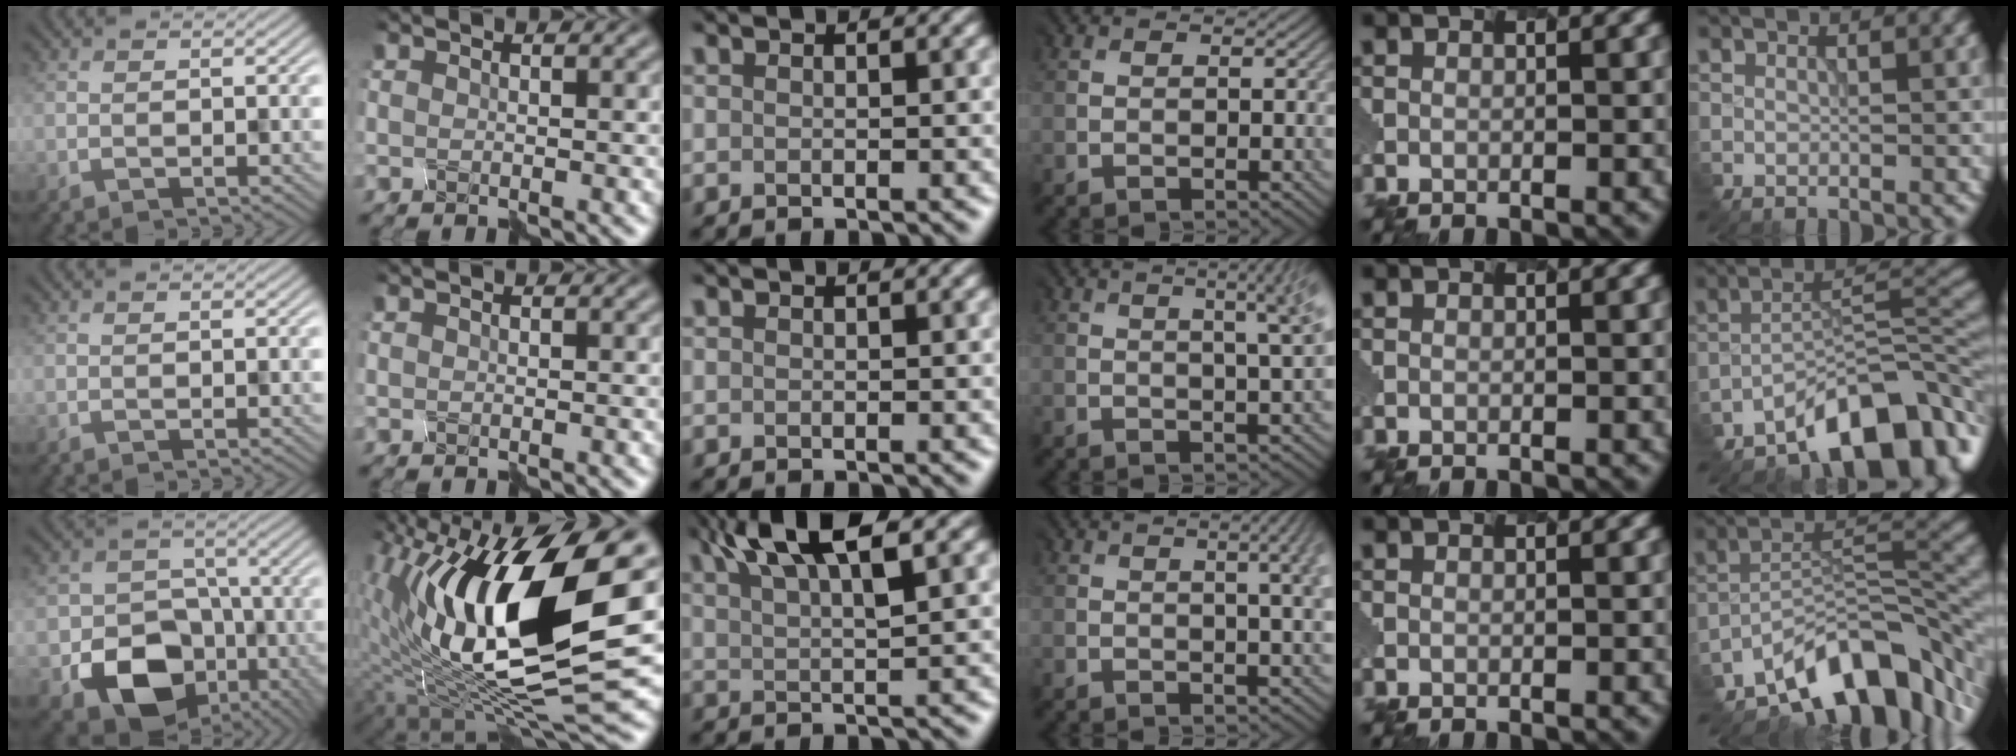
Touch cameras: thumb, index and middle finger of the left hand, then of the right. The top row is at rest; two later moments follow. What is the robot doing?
{"motion": "disassemble", "object": "spray bottle"}